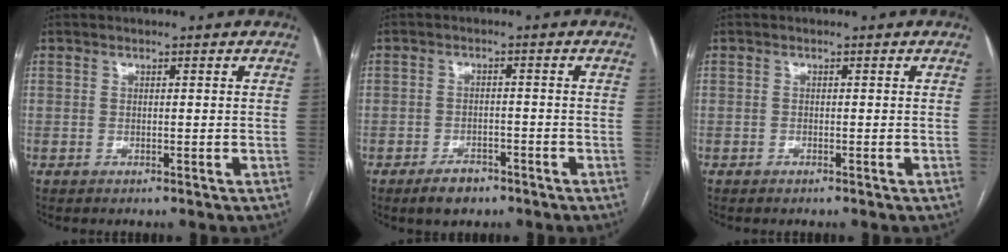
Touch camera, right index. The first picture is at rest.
{"total": 4.0, "force": [-2.9, 2.1, 1.8], "torque": [-0.033, 0.002, -0.040]}
{"total": 0.0}